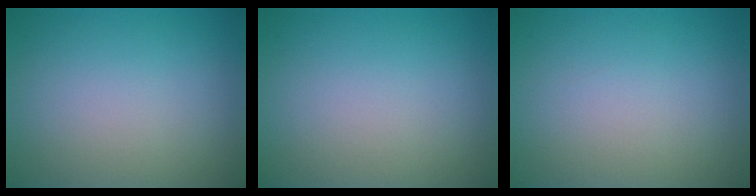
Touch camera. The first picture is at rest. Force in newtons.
{"total": 0.0}
{"total": 0.0}